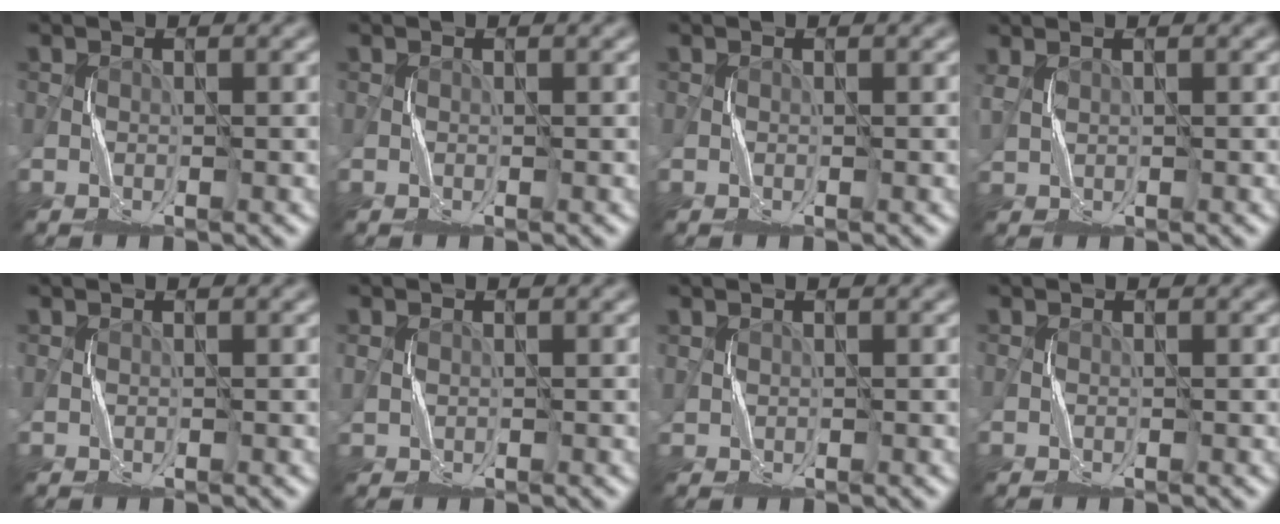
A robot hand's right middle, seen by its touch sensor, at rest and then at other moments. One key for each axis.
{"total": 0.0}
{"total": 0.0}
{"total": 1.3, "fx": 1.1, "fy": 0.4, "fz": 0.6, "tx": -0.019, "ty": 0.002, "tz": 0.024}
{"total": 0.5, "fx": 0.5, "fy": 0.2, "fz": 0.0, "tx": 0.001, "ty": -0.002, "tz": 0.009}
{"total": 0.9, "fx": 0.6, "fy": 0.6, "fz": 0.1, "tx": -0.007, "ty": -0.002, "tz": 0.013}
{"total": 0.8, "fx": 0.7, "fy": 0.4, "fz": -0.3, "tx": 0.003, "ty": -0.003, "tz": 0.016}
{"total": 0.0}